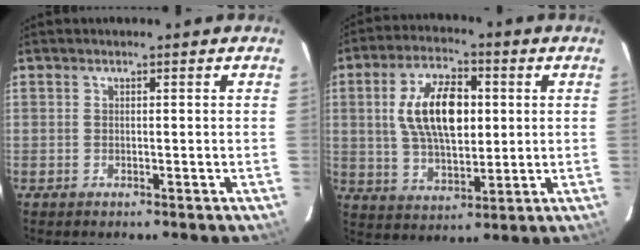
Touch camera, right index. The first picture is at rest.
{"total": 13.2, "force": [2.3, 6.6, 11.2], "torque": [-0.206, 0.013, 0.046]}